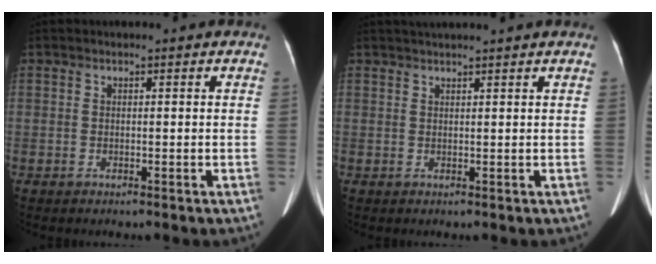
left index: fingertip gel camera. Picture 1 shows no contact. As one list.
[{"total": 4.7, "force": [4.2, -0.8, 2.0], "torque": [-0.023, 0.029, 0.060]}]